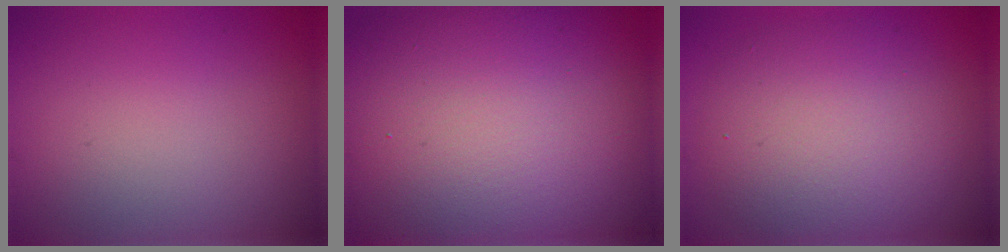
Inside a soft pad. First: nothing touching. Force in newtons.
{"total": 19.8, "press": 19.8, "slide": 1.3}
{"total": 7.2, "press": 7.2, "slide": 0.6}